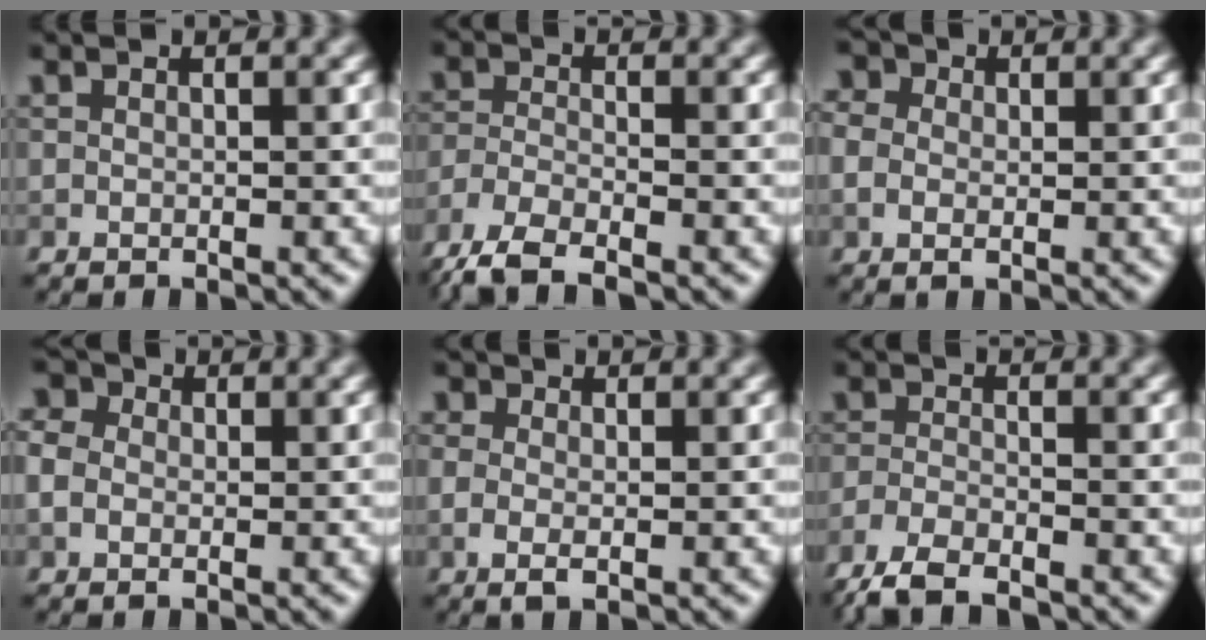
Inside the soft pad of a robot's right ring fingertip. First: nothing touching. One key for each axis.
{"total": 5.6, "fx": -4.4, "fy": 1.5, "fz": 3.1, "tx": -0.064, "ty": -0.013, "tz": -0.097}
{"total": 3.9, "fx": 1.1, "fy": 2.9, "fz": 2.4, "tx": -0.042, "ty": 0.017, "tz": -0.006}
{"total": 3.8, "fx": 0.7, "fy": 3.0, "fz": 2.2, "tx": -0.046, "ty": 0.014, "tz": -0.005}
{"total": 1.8, "fx": 0.0, "fy": 1.1, "fz": 1.4, "tx": -0.028, "ty": 0.003, "tz": -0.007}
{"total": 4.8, "fx": -4.1, "fy": 1.1, "fz": 2.3, "tx": -0.045, "ty": -0.009, "tz": -0.088}